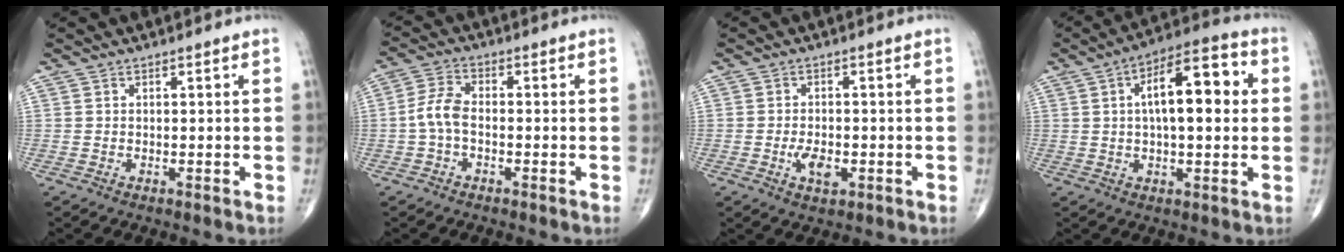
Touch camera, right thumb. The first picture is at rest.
{"total": 5.0, "force": [-1.1, 2.8, 4.1], "torque": [-0.088, 0.018, -0.031]}
{"total": 4.1, "force": [-1.3, 2.2, 3.2], "torque": [-0.053, 0.000, -0.020]}
{"total": 14.5, "force": [2.6, 5.8, 13.0], "torque": [-0.185, 0.022, 0.033]}